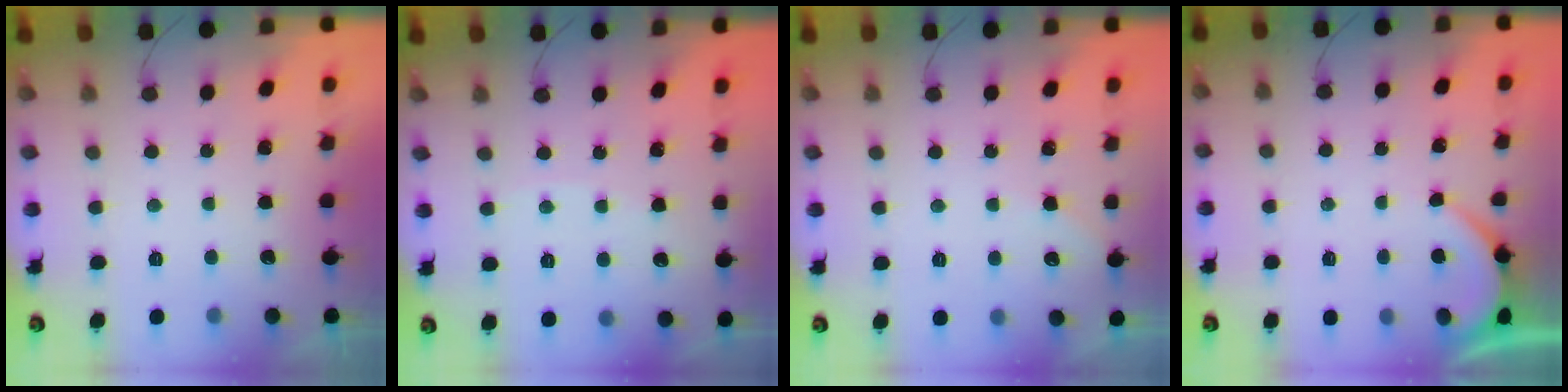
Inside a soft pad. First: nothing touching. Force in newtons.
{"total": 2.6, "press": 2.6, "slide": 0.4}
{"total": 2.2, "press": 2.2, "slide": 0.3}
{"total": 2.2, "press": 2.2, "slide": 0.4}